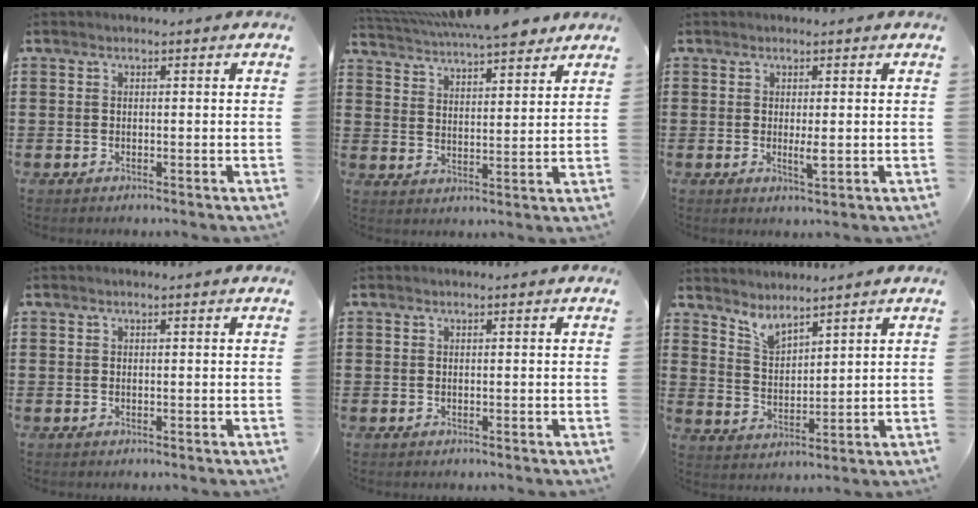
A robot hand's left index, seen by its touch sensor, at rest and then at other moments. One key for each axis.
{"total": 6.5, "fx": 5.9, "fy": 1.3, "fz": 2.3, "tx": -0.059, "ty": -0.020, "tz": 0.106}
{"total": 2.3, "fx": 0.0, "fy": 0.4, "fz": 2.3, "tx": -0.041, "ty": -0.003, "tz": 0.001}
{"total": 0.0}
{"total": 0.0}
{"total": 4.2, "fx": 4.0, "fy": 0.5, "fz": 1.0, "tx": -0.032, "ty": -0.013, "tz": 0.074}